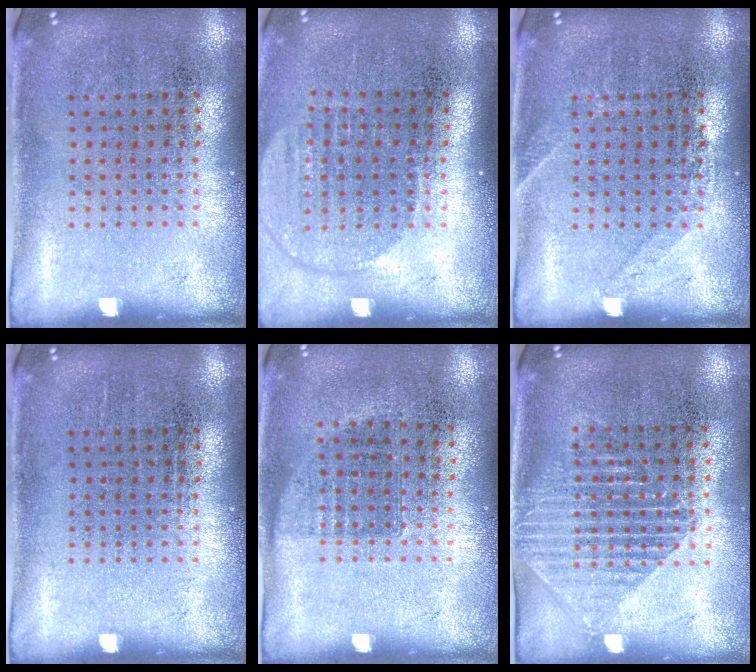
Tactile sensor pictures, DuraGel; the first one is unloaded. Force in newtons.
{"total": 1.7, "press": 1.5, "slide": 0.8}
{"total": 1.1, "press": 1.1, "slide": 0.2}
{"total": 0.0}
{"total": 0.7, "press": 0.6, "slide": 0.4}
{"total": 1.5, "press": 1.3, "slide": 0.8}